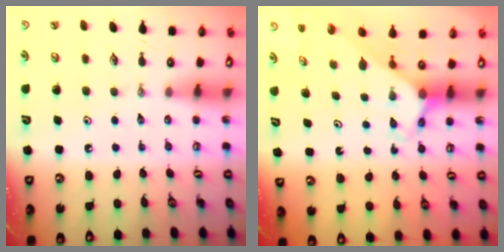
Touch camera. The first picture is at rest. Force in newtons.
{"total": 2.9, "press": 2.9, "slide": 0.2}